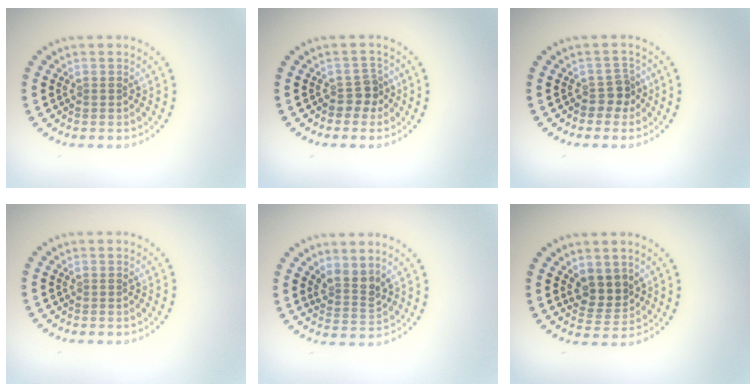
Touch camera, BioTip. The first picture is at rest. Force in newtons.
{"total": 2.0, "press": 1.7, "slide": 1.2}
{"total": 2.0, "press": 1.7, "slide": 1.2}
{"total": 0.0}
{"total": 2.6, "press": 1.9, "slide": 1.7}
{"total": 2.9, "press": 2.6, "slide": 1.3}